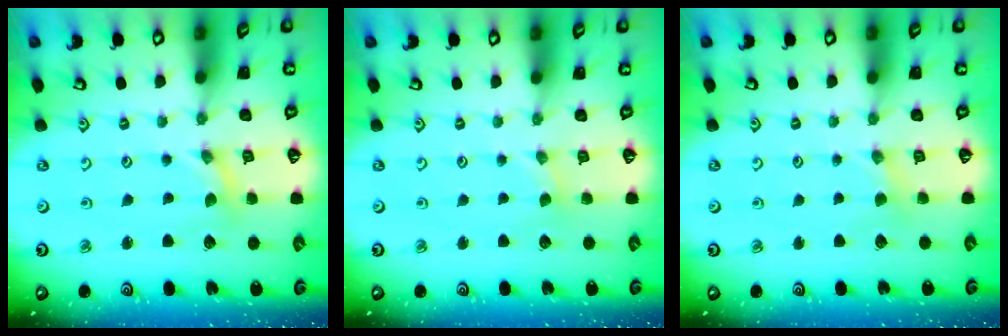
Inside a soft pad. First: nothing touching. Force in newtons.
{"total": 0.6, "press": 0.5, "slide": 0.1}
{"total": 2.3, "press": 2.3, "slide": 0.3}